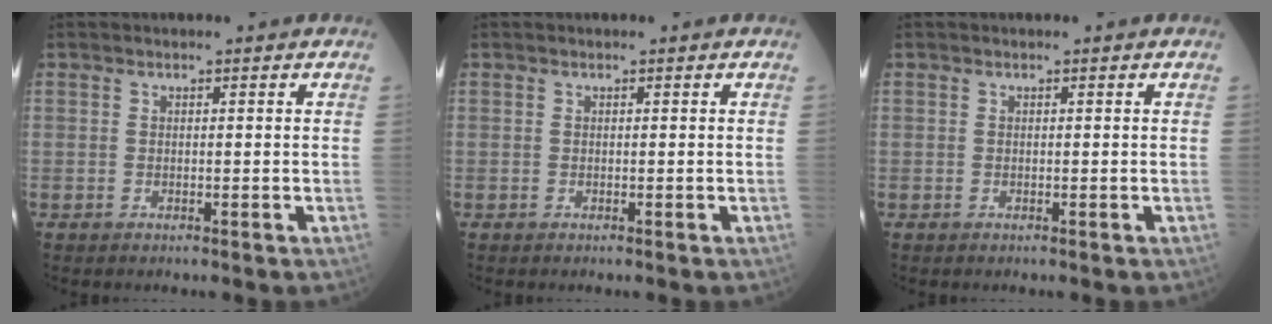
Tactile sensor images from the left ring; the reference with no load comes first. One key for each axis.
{"total": 0.0}
{"total": 0.0}